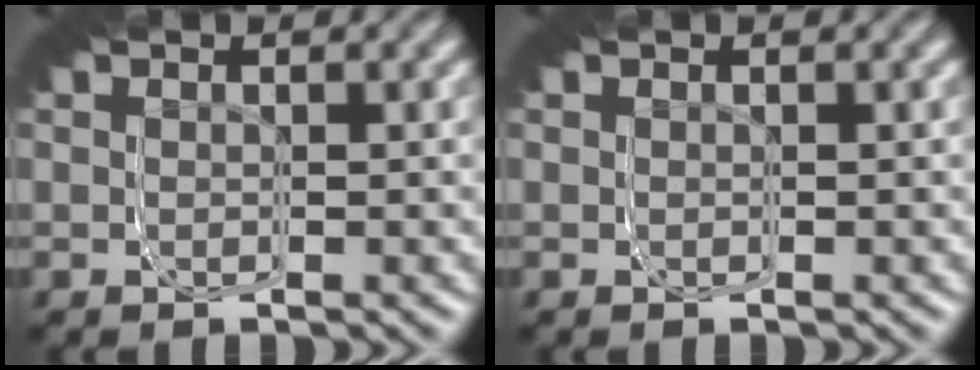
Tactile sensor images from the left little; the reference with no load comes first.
{"total": 0.0}